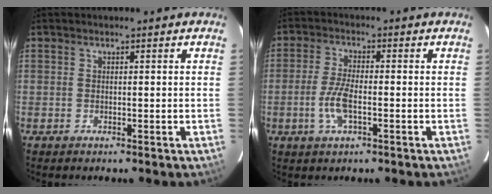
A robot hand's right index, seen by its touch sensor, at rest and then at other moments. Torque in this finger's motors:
{"motor_torque": [0.74, -0.11, 0.20, 0.09]}